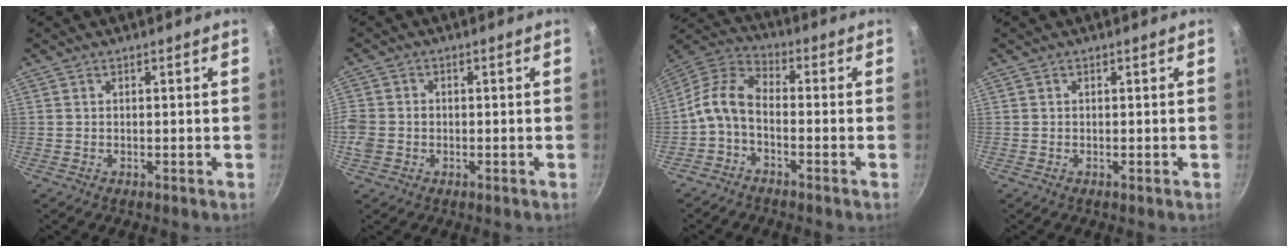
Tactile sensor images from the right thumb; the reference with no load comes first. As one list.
[{"total": 4.9, "force": [-0.9, 4.1, 2.4], "torque": [-0.055, 0.011, -0.016]}, {"total": 8.5, "force": [-2.4, 4.9, 6.4], "torque": [-0.129, 0.043, -0.065]}, {"total": 0.0}]